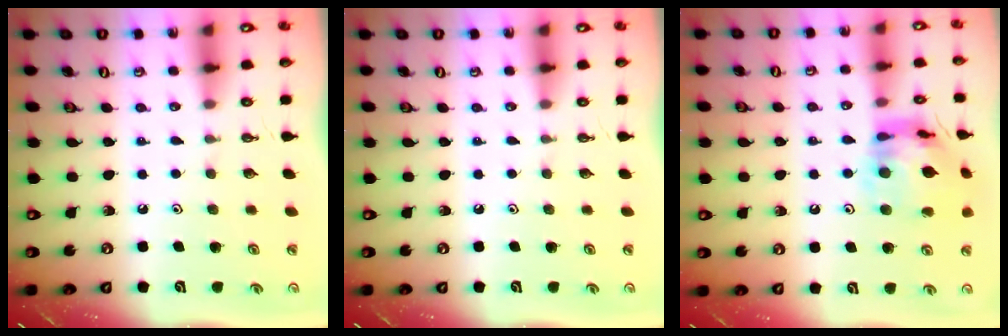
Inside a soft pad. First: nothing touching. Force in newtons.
{"total": 0.0}
{"total": 15.9, "press": 15.8, "slide": 1.5}